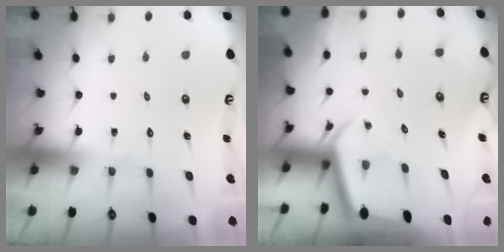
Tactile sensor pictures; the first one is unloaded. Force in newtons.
{"total": 2.3, "press": 2.3, "slide": 0.2}